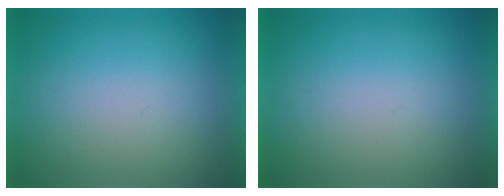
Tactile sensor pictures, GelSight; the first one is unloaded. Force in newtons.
{"total": 0.0}